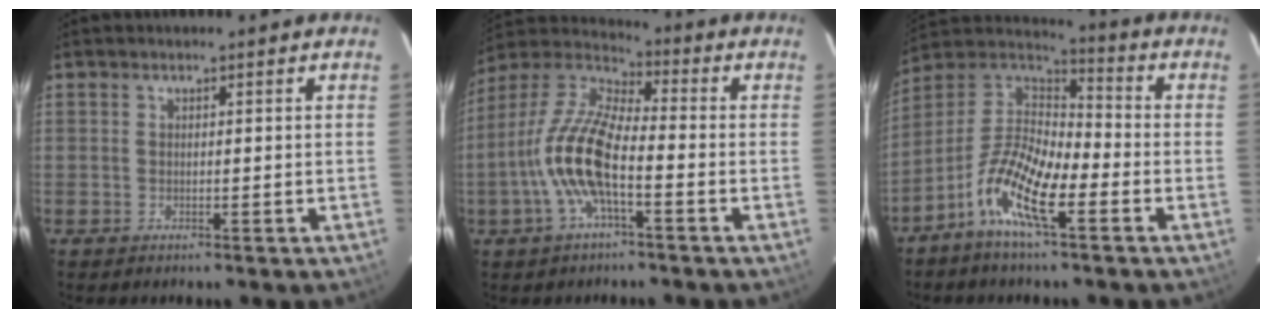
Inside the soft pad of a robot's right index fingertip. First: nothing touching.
{"total": 13.4, "force": [-4.2, 4.4, 11.9], "torque": [-0.252, 0.004, -0.088]}
{"total": 12.9, "force": [-6.4, 4.1, 10.4], "torque": [-0.210, -0.003, -0.130]}